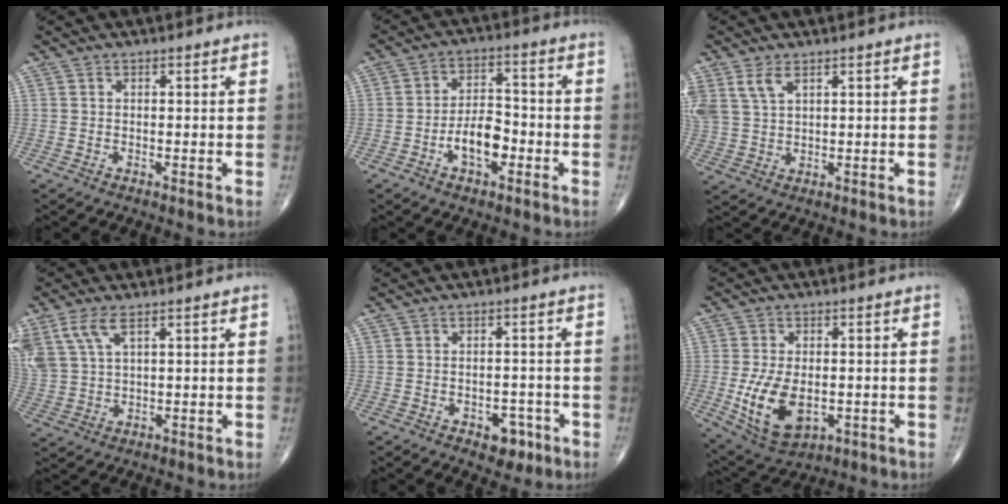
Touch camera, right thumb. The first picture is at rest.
{"total": 8.0, "force": [-2.9, 4.3, 6.1], "torque": [-0.088, 0.028, -0.053]}
{"total": 6.3, "force": [3.5, 3.4, 4.1], "torque": [-0.094, -0.001, 0.080]}
{"total": 7.8, "force": [4.4, 3.2, 5.7], "torque": [-0.144, -0.002, 0.099]}
{"total": 4.7, "force": [-2.4, 3.0, 2.8], "torque": [-0.017, 0.016, -0.027]}
{"total": 11.9, "force": [-2.2, 7.0, 9.3], "torque": [-0.163, -0.008, -0.021]}